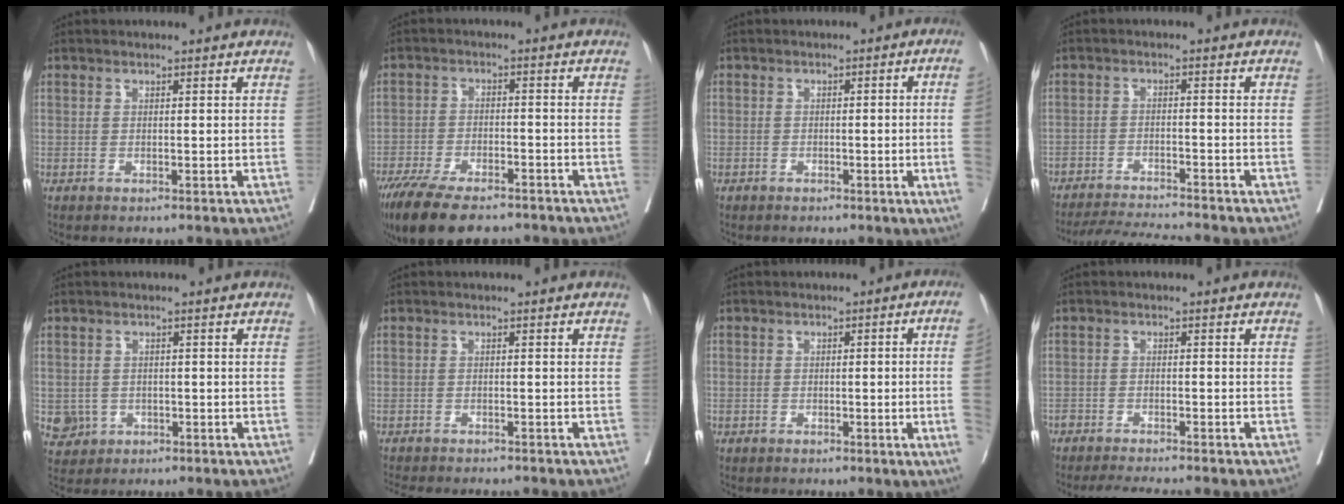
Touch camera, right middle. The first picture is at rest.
{"total": 13.5, "force": [-10.4, 4.3, 7.4], "torque": [-0.142, -0.021, -0.167]}
{"total": 4.9, "force": [-1.0, -1.1, 4.7], "torque": [-0.055, -0.002, -0.015]}
{"total": 8.8, "force": [-8.4, -0.6, 2.6], "torque": [-0.032, -0.009, -0.141]}
{"total": 3.9, "force": [-1.2, 3.7, 0.6], "torque": [-0.006, 0.005, -0.015]}
{"total": 9.2, "force": [-8.4, 1.6, 3.5], "torque": [-0.047, -0.012, -0.111]}
{"total": 6.3, "force": [-1.1, -1.2, 6.1], "torque": [-0.065, -0.004, -0.019]}
{"total": 6.4, "force": [-5.9, -0.1, 2.5], "torque": [-0.026, -0.013, -0.094]}